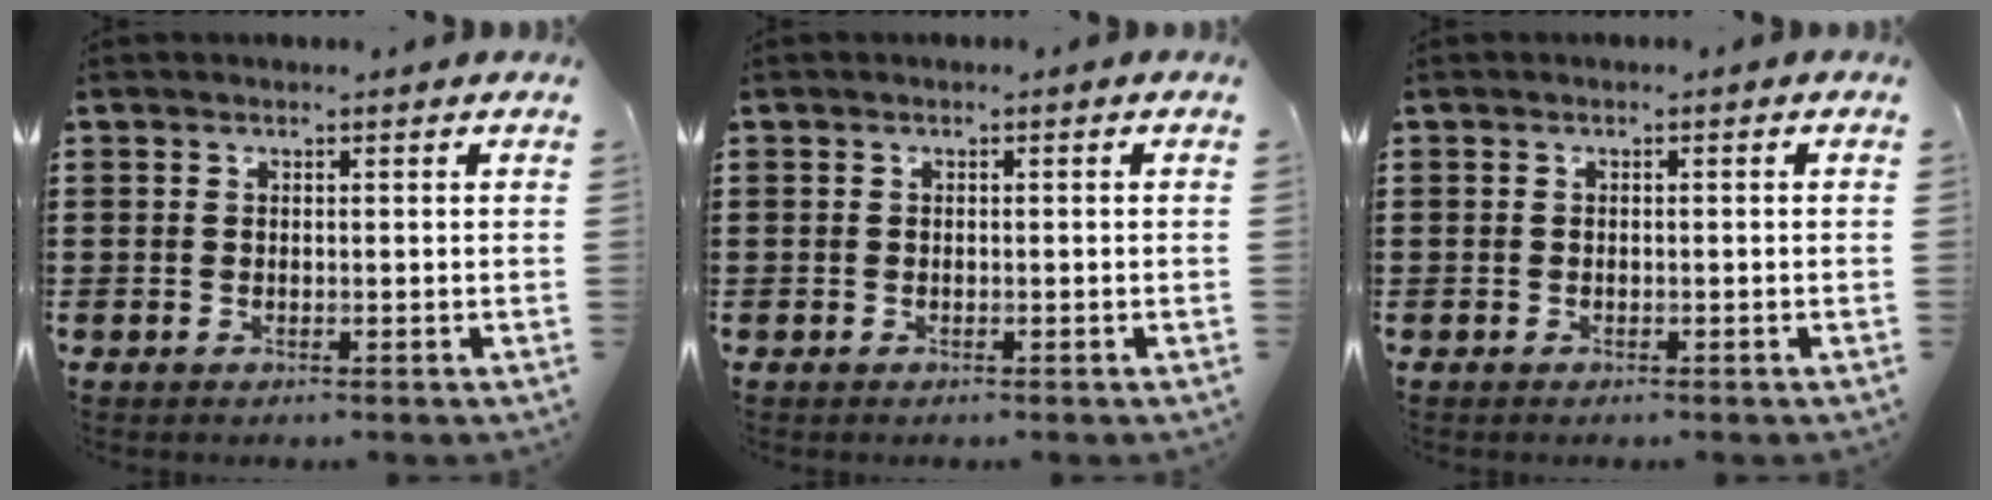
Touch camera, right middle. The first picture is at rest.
{"total": 0.0}
{"total": 0.0}